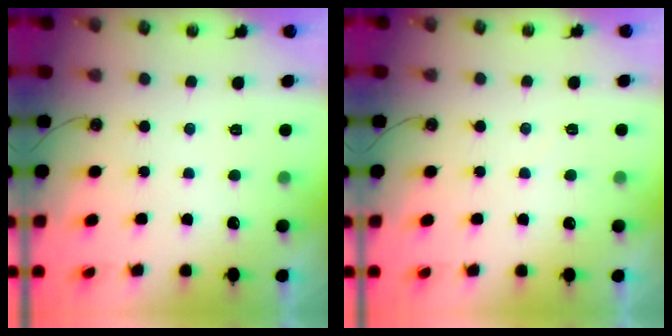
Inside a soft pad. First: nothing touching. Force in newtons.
{"total": 3.5, "press": 3.5, "slide": 0.4}